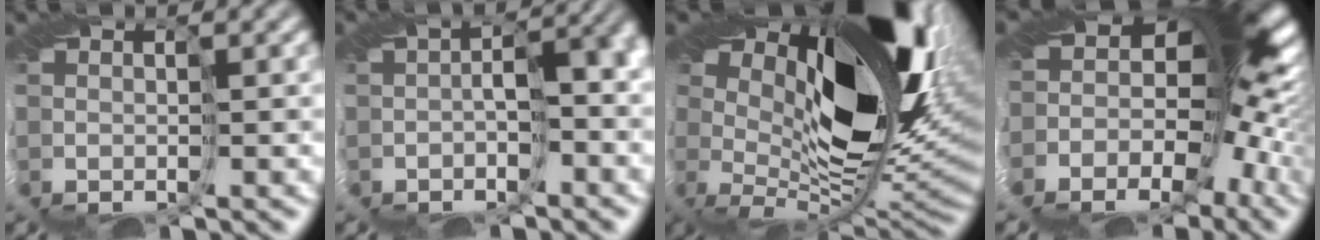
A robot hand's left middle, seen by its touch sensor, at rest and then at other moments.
{"total": 3.9, "force": [-1.3, 1.8, 3.2], "torque": [-0.035, 0.007, -0.022]}
{"total": 16.7, "force": [5.1, 7.8, 13.8], "torque": [-0.204, 0.007, 0.090]}
{"total": 15.5, "force": [-1.1, 10.3, 11.6], "torque": [-0.153, 0.024, -0.038]}